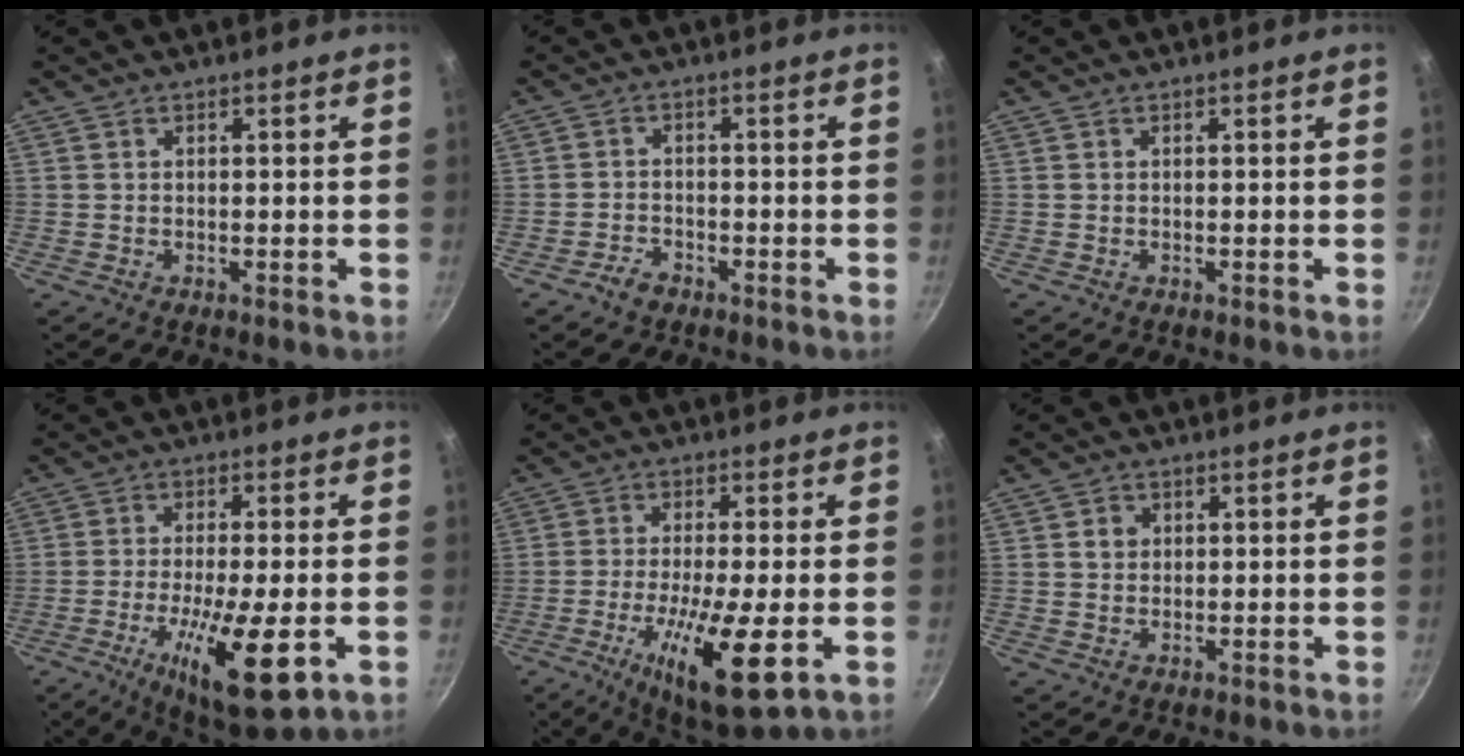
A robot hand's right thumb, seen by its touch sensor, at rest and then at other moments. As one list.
[{"total": 3.0, "force": [-2.2, 1.7, 1.1], "torque": [-0.019, 0.025, -0.039]}, {"total": 0.0}, {"total": 15.7, "force": [-5.2, 4.0, 14.2], "torque": [-0.237, 0.000, -0.083]}, {"total": 15.0, "force": [-4.6, 3.4, 13.9], "torque": [-0.244, -0.003, -0.077]}, {"total": 2.2, "force": [0.5, 2.0, 0.9], "torque": [-0.006, 0.005, 0.007]}]